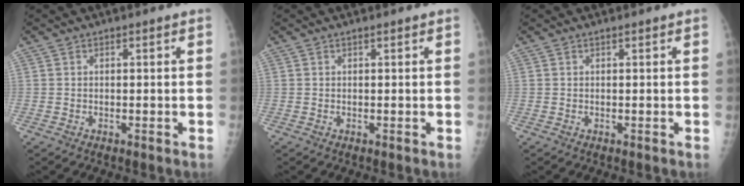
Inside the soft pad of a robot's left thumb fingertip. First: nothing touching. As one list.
[{"total": 0.0}, {"total": 0.0}]